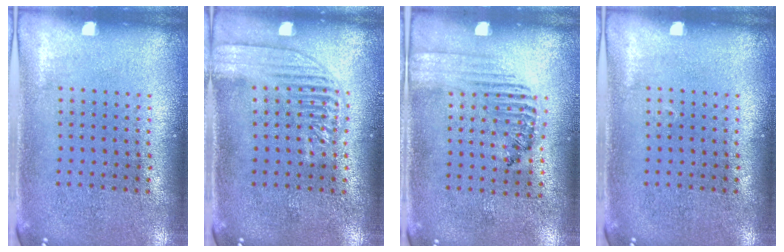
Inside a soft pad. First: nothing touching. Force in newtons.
{"total": 2.5, "press": 2.5, "slide": 0.3}
{"total": 1.4, "press": 1.1, "slide": 0.9}
{"total": 0.0}